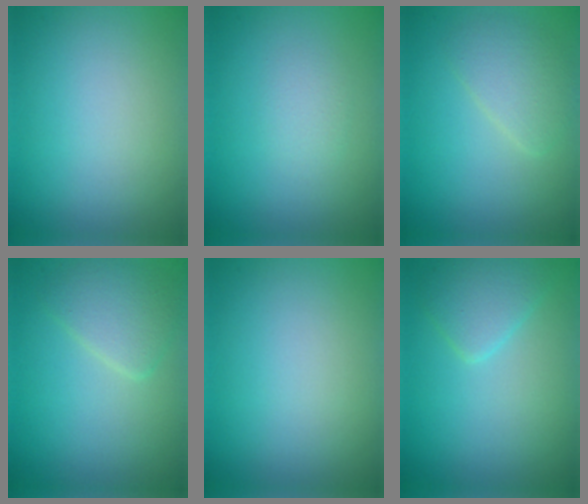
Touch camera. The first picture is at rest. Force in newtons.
{"total": 1.1, "press": 1.1, "slide": 0.1}
{"total": 2.5, "press": 2.5, "slide": 0.1}
{"total": 2.9, "press": 2.9, "slide": 0.1}
{"total": 0.0}
{"total": 2.6, "press": 2.6, "slide": 0.1}